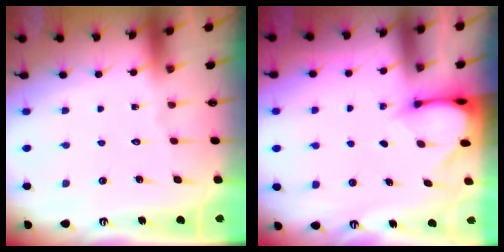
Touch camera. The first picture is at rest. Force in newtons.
{"total": 3.2, "press": 3.2, "slide": 0.2}